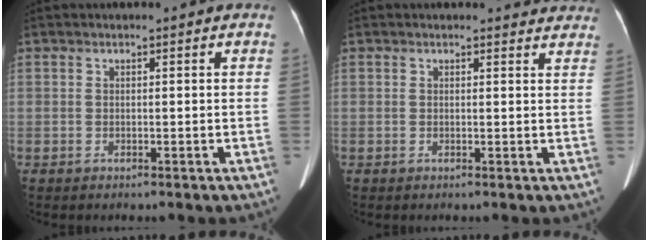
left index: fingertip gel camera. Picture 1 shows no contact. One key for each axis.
{"total": 4.6, "fx": 4.4, "fy": 1.1, "fz": 0.4, "tx": 0.005, "ty": -0.010, "tz": 0.027}